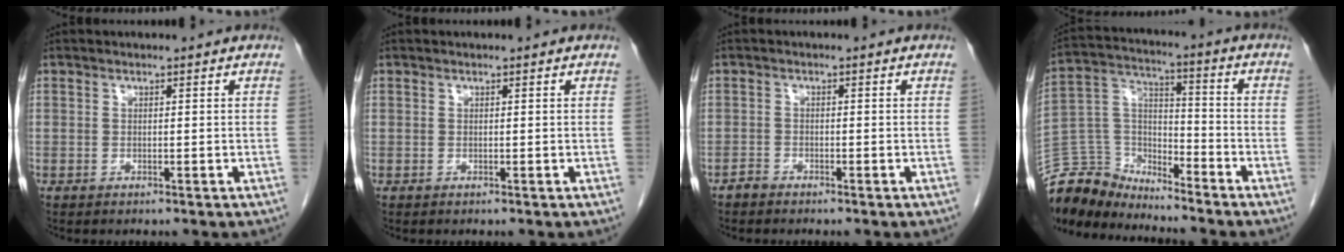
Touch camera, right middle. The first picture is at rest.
{"total": 0.0}
{"total": 0.9, "force": [-0.9, 0.2, 0.1], "torque": [-0.002, 0.001, -0.019]}
{"total": 11.3, "force": [-11.0, 2.3, 0.6], "torque": [-0.017, 0.035, -0.218]}